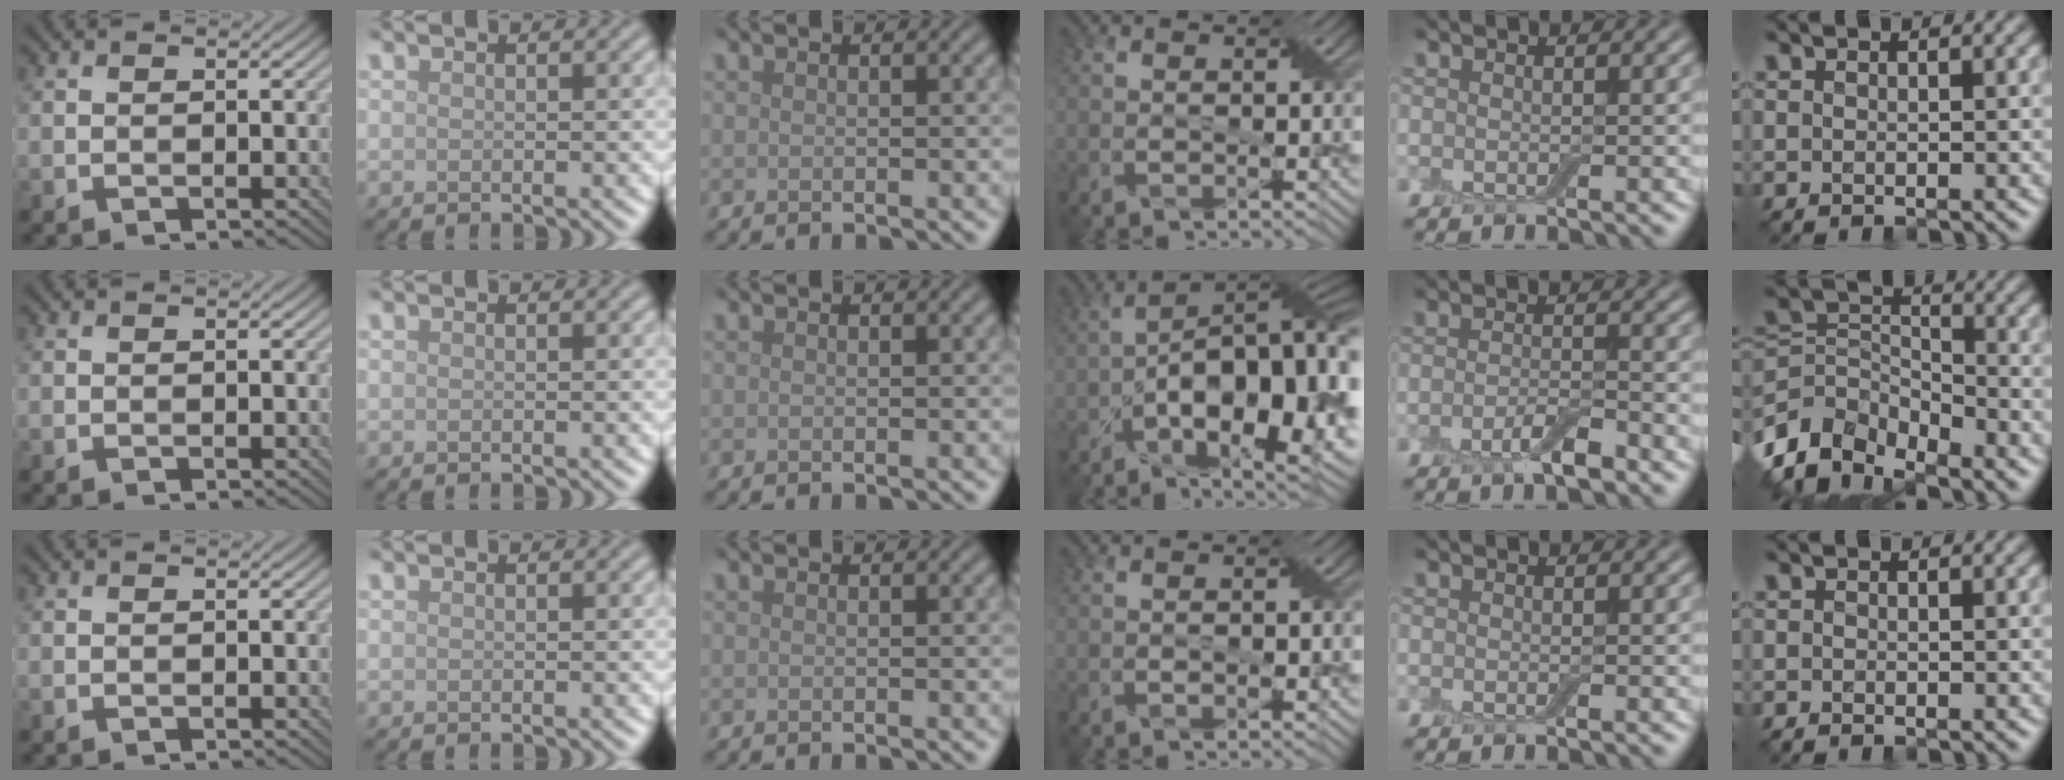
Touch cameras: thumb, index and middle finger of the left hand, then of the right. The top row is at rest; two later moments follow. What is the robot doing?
{"motion": "pour", "object": "bowl"}